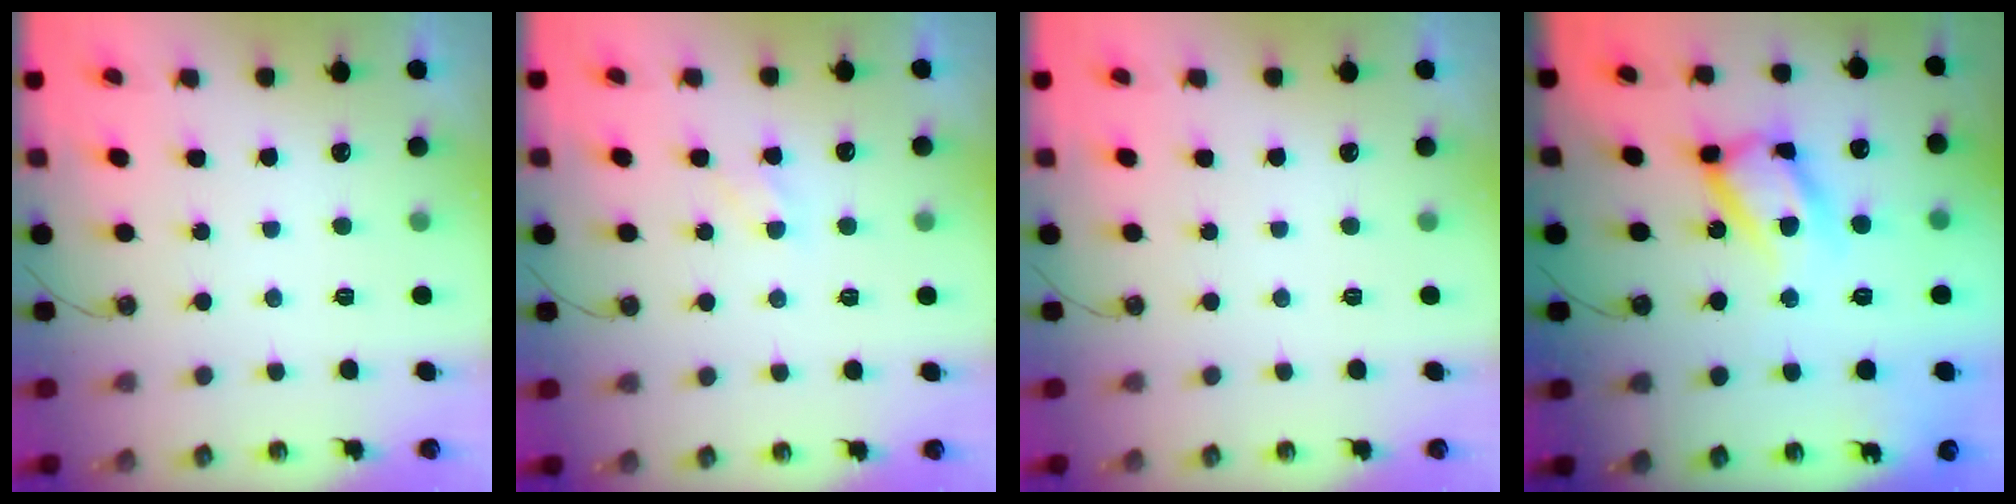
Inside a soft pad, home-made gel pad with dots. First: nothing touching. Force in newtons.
{"total": 4.9, "press": 4.8, "slide": 0.6}
{"total": 0.0}
{"total": 17.2, "press": 17.2, "slide": 1.7}